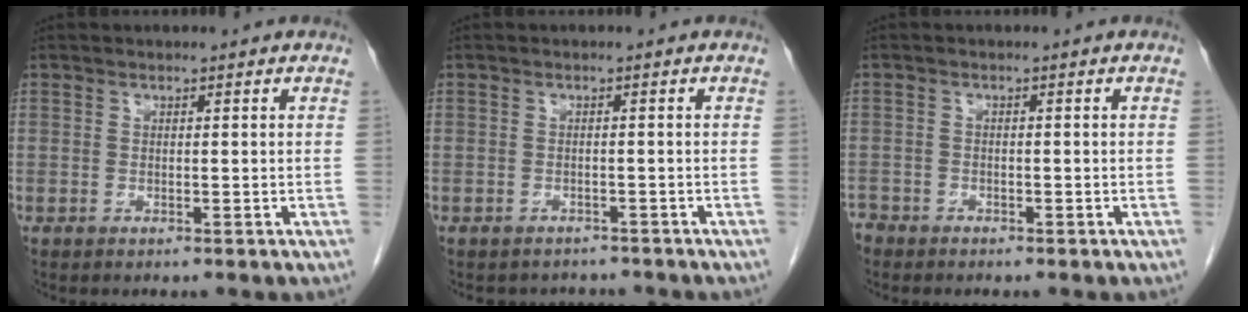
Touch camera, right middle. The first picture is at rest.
{"total": 3.7, "force": [-3.3, 1.6, 0.0], "torque": [-0.005, 0.003, -0.043]}
{"total": 2.5, "force": [-2.2, 1.2, 0.2], "torque": [-0.009, 0.000, -0.041]}